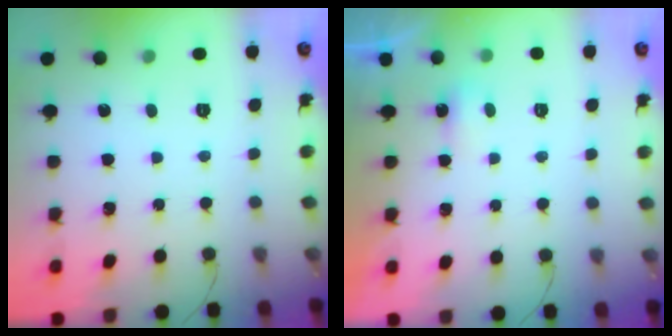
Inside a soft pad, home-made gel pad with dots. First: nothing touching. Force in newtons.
{"total": 2.3, "press": 2.1, "slide": 0.8}